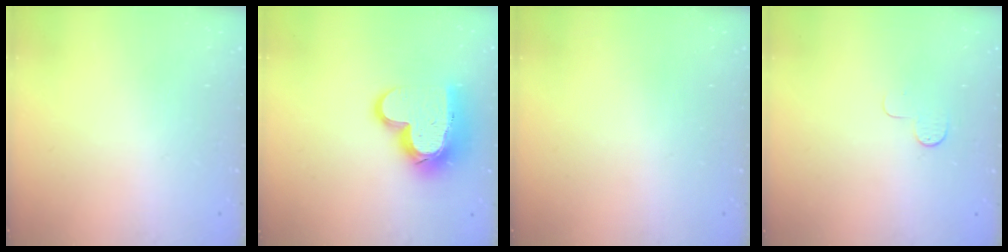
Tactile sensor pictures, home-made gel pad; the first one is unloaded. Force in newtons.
{"total": 16.3, "press": 16.3, "slide": 1.1}
{"total": 0.0}
{"total": 4.0, "press": 4.0, "slide": 0.4}